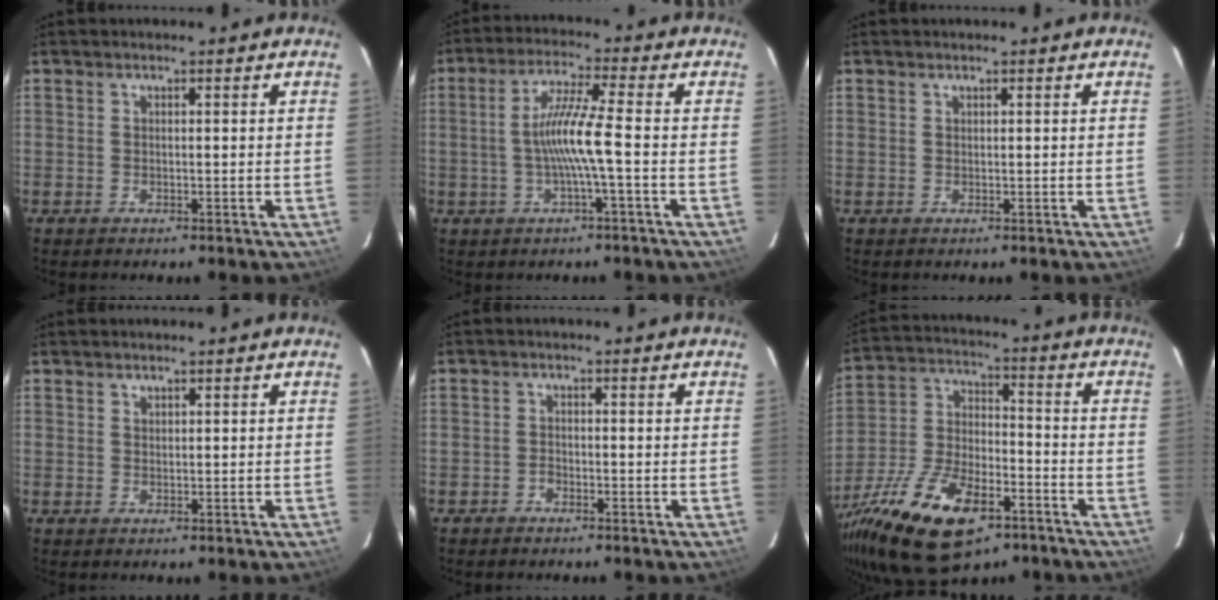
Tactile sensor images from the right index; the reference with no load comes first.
{"total": 7.8, "force": [-1.5, -0.6, 7.6], "torque": [-0.153, 0.003, -0.026]}
{"total": 0.0}
{"total": 0.7, "force": [0.7, 0.4, 0.1], "torque": [0.000, 0.002, 0.013]}
{"total": 0.9, "force": [-0.8, 0.4, 0.1], "torque": [0.000, 0.004, -0.017]}
{"total": 23.7, "force": [-13.5, 10.6, 16.4], "torque": [-0.334, -0.041, -0.222]}